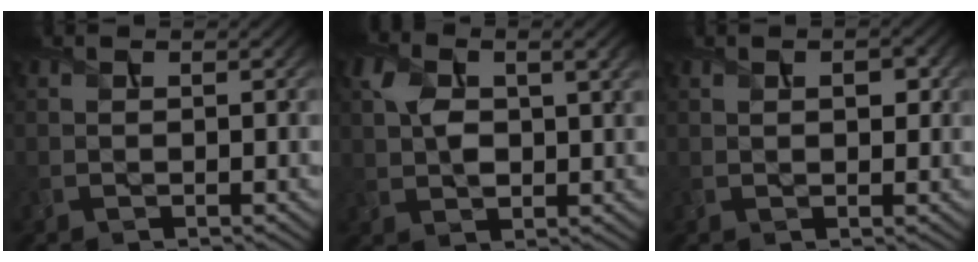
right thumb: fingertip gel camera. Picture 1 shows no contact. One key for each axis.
{"total": 6.3, "fx": 1.5, "fy": 3.5, "fz": 5.0, "tx": -0.104, "ty": 0.003, "tz": 0.026}
{"total": 1.9, "fx": 0.6, "fy": 1.1, "fz": 1.4, "tx": -0.021, "ty": -0.002, "tz": 0.013}